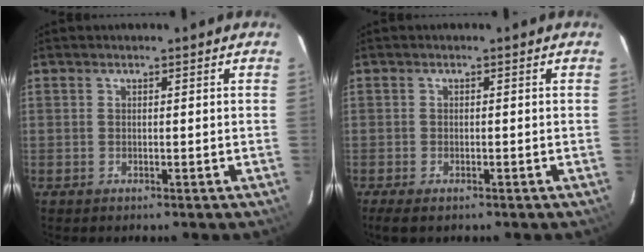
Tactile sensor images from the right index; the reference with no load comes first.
{"total": 3.1, "force": [-2.2, 1.2, 1.9], "torque": [-0.043, -0.012, -0.038]}